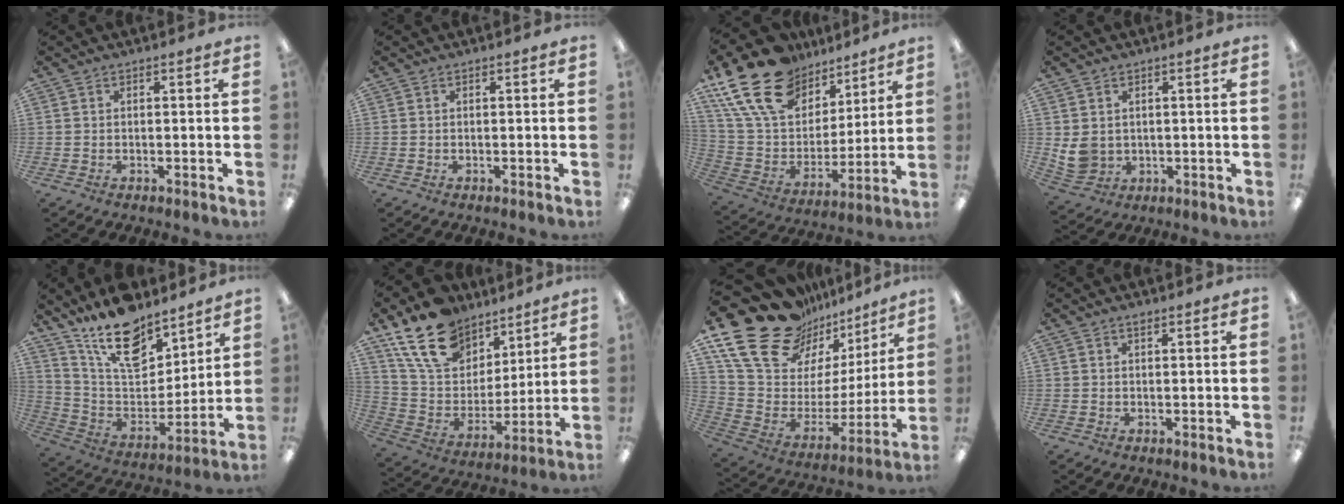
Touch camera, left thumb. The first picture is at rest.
{"total": 0.0}
{"total": 22.7, "force": [14.3, 13.9, 10.8], "torque": [-0.215, -0.074, 0.265]}
{"total": 5.6, "force": [1.6, 4.9, 2.1], "torque": [-0.052, -0.003, 0.033]}
{"total": 17.3, "force": [12.9, 8.2, 8.1], "torque": [-0.147, -0.085, 0.231]}
{"total": 19.7, "force": [13.1, 12.2, 8.2], "torque": [-0.164, -0.063, 0.248]}
{"total": 23.2, "force": [16.7, 12.5, 10.3], "torque": [-0.173, -0.118, 0.309]}
{"total": 0.8, "force": [0.6, 0.3, 0.4], "torque": [-0.010, 0.002, 0.010]}